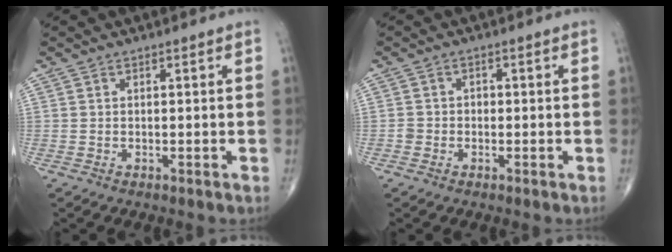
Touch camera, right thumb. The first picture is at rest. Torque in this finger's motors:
{"motor_torque": [0.03, 0.10, 0.16, -0.26, 0.01]}